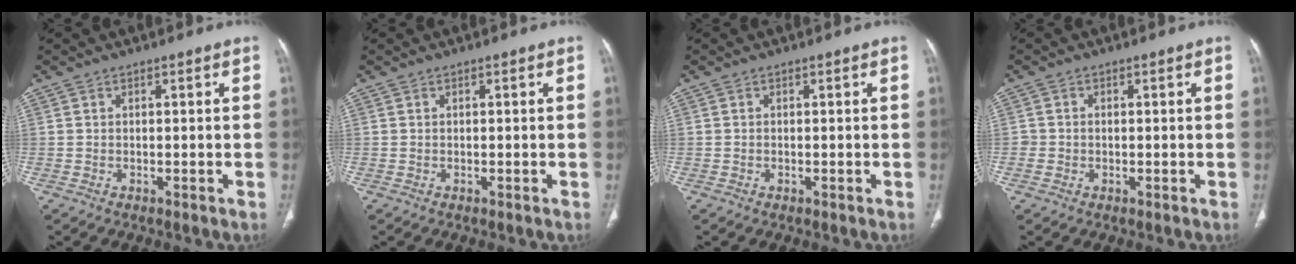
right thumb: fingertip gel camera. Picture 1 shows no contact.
{"total": 0.0}
{"total": 0.0}
{"total": 1.4, "force": [-0.2, 1.4, 0.2], "torque": [0.003, 0.006, -0.004]}